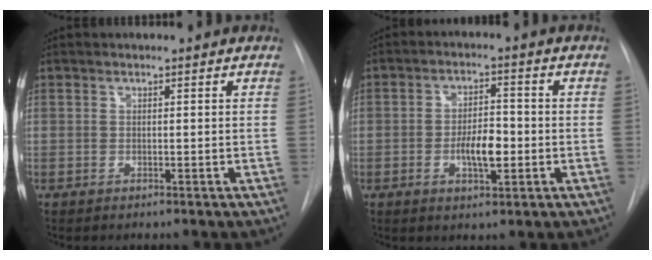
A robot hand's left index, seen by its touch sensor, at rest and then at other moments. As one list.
[{"total": 5.8, "force": [-1.4, 2.1, 5.2], "torque": [-0.090, 0.004, -0.021]}]